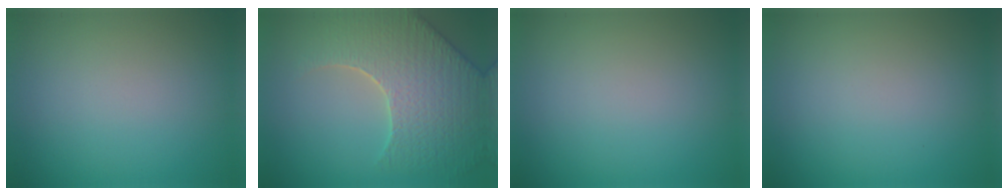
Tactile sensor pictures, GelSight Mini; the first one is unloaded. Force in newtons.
{"total": 7.5, "press": 6.2, "slide": 4.2}
{"total": 0.0}
{"total": 0.0}